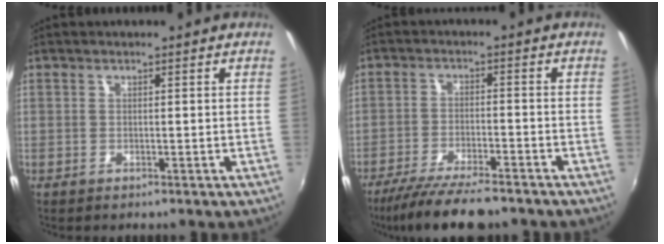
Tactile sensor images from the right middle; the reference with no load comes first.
{"total": 11.8, "force": [-9.9, 2.1, 6.1], "torque": [-0.132, -0.026, -0.163]}